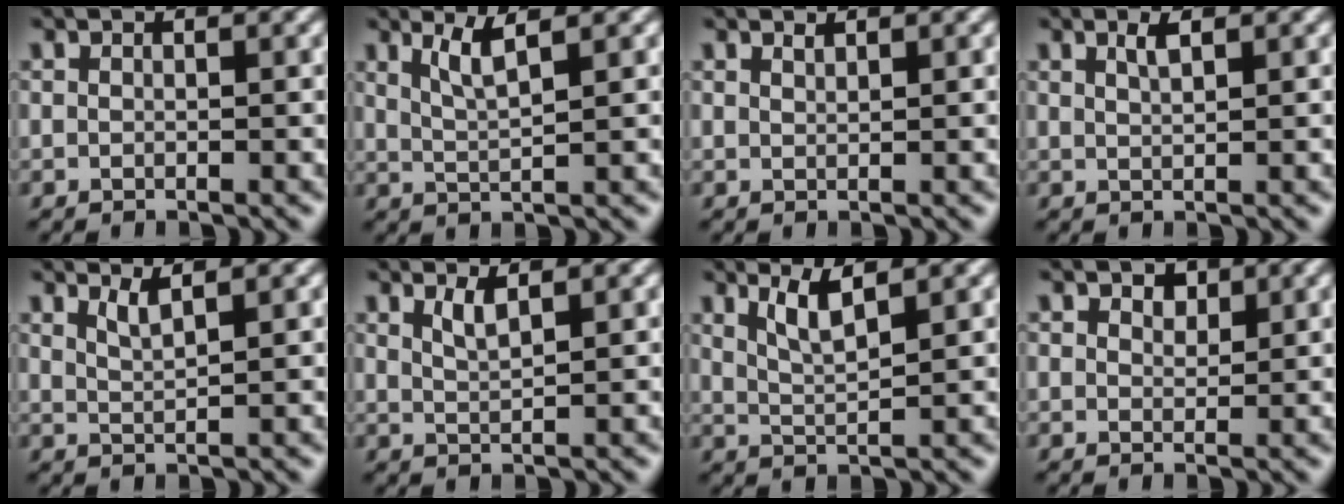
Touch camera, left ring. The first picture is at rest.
{"total": 2.7, "force": [1.5, 0.5, 2.2], "torque": [-0.039, -0.003, 0.032]}
{"total": 0.7, "force": [0.6, 0.1, 0.2], "torque": [-0.001, -0.001, 0.013]}
{"total": 1.4, "force": [0.9, 0.3, 1.1], "torque": [-0.019, 0.003, 0.015]}
{"total": 1.8, "force": [1.2, 0.4, 1.2], "torque": [-0.019, -0.002, 0.023]}
{"total": 1.8, "force": [1.1, 0.5, 1.3], "torque": [-0.024, -0.002, 0.020]}
{"total": 2.9, "force": [1.8, 0.6, 2.2], "torque": [-0.041, -0.005, 0.038]}
{"total": 1.6, "force": [1.1, 0.9, 0.6], "torque": [-0.007, -0.003, 0.017]}